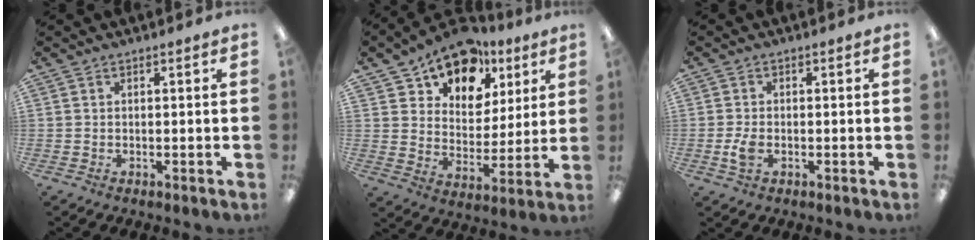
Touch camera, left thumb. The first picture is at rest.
{"total": 14.8, "force": [11.1, 8.5, 4.9], "torque": [-0.094, -0.071, 0.205]}
{"total": 3.7, "force": [-1.0, 2.2, 2.8], "torque": [-0.059, 0.002, -0.018]}